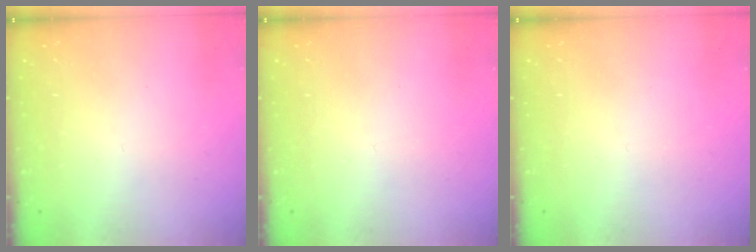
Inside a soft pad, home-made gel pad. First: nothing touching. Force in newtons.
{"total": 0.0}
{"total": 0.0}